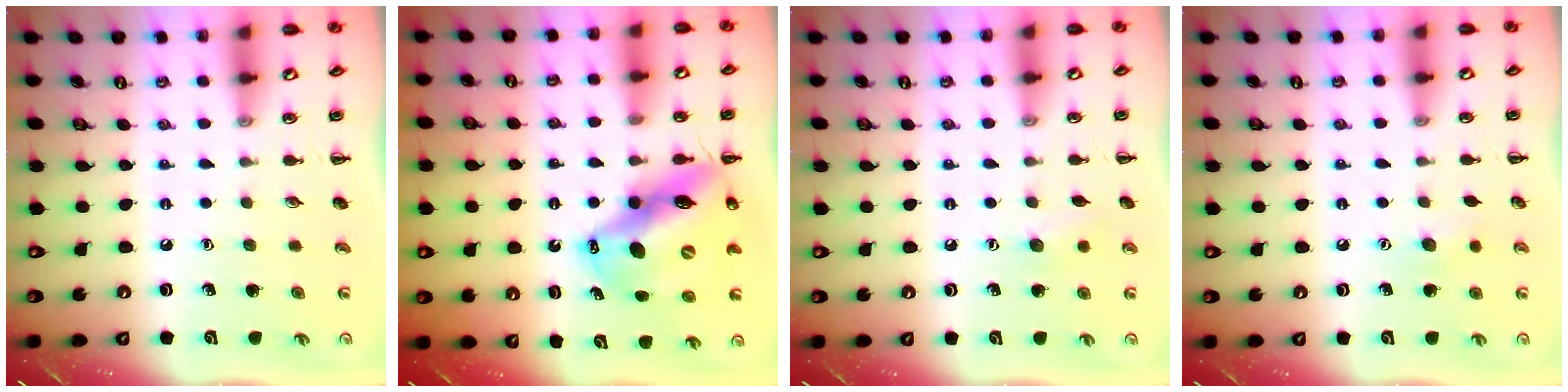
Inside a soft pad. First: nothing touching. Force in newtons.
{"total": 16.0, "press": 15.3, "slide": 4.6}
{"total": 5.9, "press": 5.7, "slide": 1.3}
{"total": 6.3, "press": 6.1, "slide": 1.4}